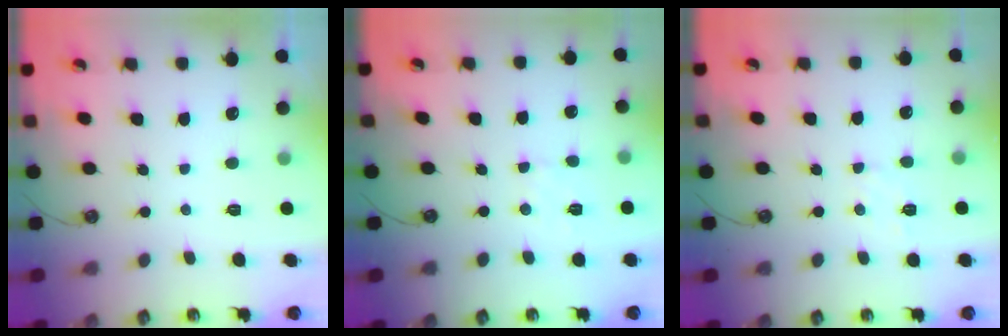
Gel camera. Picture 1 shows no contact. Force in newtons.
{"total": 6.3, "press": 6.3, "slide": 0.6}
{"total": 5.2, "press": 5.1, "slide": 0.6}